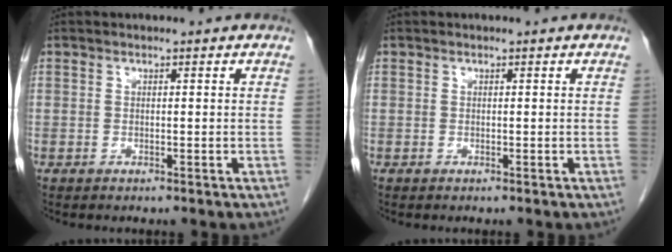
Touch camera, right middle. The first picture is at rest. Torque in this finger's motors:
{"motor_torque": [-0.07, -0.19, -0.04, -0.01]}